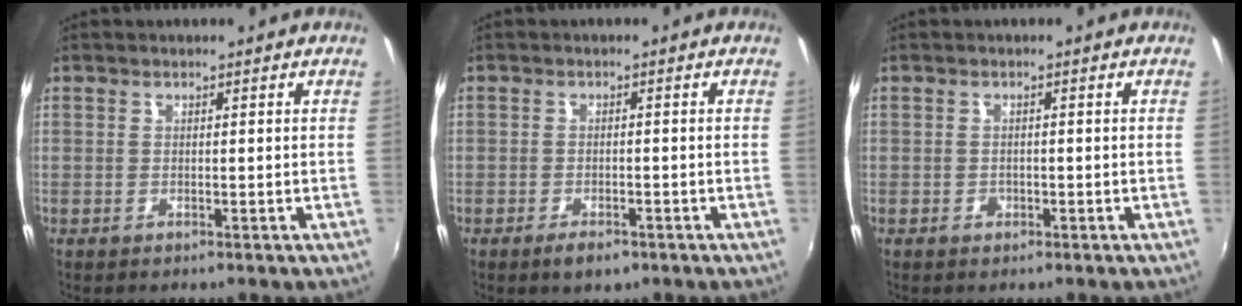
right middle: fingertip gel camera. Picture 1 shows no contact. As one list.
[{"total": 3.2, "force": [-2.1, 1.5, 1.9], "torque": [-0.044, -0.009, -0.037]}, {"total": 1.2, "force": [-0.6, 1.0, 0.2], "torque": [-0.003, -0.002, -0.008]}]